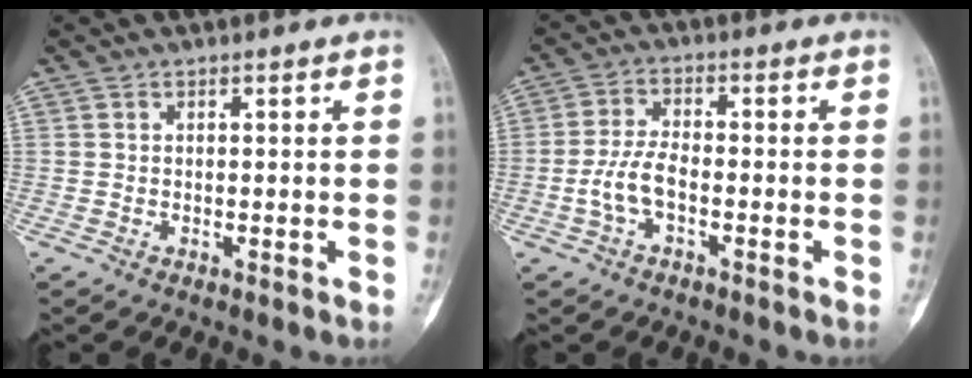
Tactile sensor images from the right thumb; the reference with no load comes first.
{"total": 5.7, "force": [-1.9, 2.6, 4.7], "torque": [-0.104, 0.021, -0.039]}